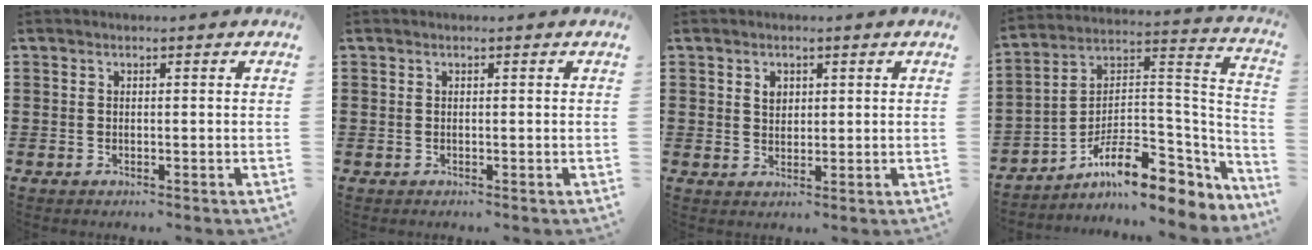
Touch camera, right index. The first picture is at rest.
{"total": 0.0}
{"total": 2.1, "force": [0.8, 1.6, 1.1], "torque": [-0.027, 0.007, 0.016]}
{"total": 11.6, "force": [-7.6, 4.5, 7.6], "torque": [-0.129, 0.013, -0.135]}